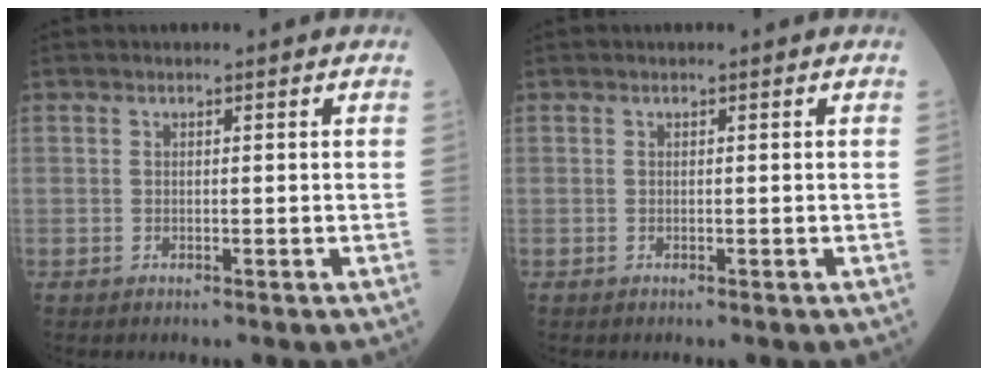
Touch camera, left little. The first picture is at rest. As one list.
[{"total": 0.0}]